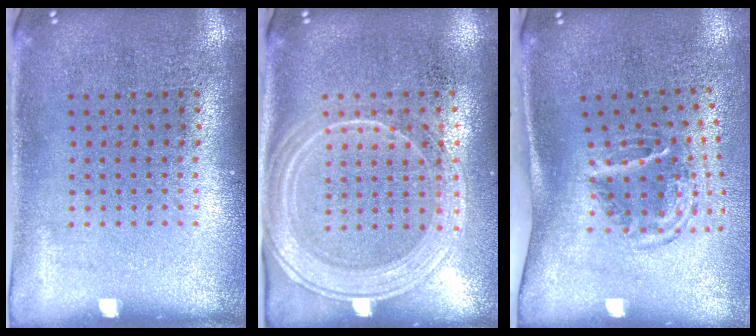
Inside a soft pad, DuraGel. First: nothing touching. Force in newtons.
{"total": 2.1, "press": 1.9, "slide": 0.9}
{"total": 1.9, "press": 1.2, "slide": 1.5}